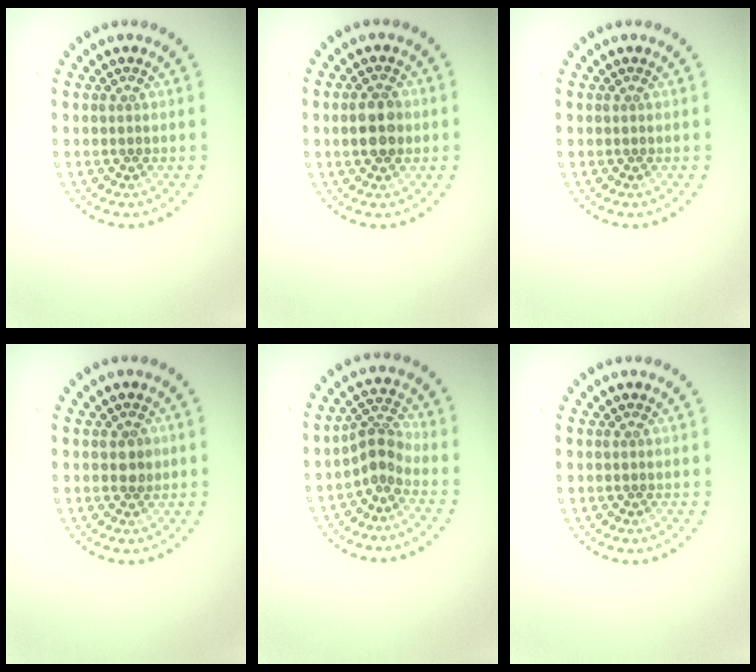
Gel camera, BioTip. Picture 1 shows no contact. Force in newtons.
{"total": 3.3, "press": 3.3, "slide": 0.2}
{"total": 0.0}
{"total": 1.4, "press": 1.3, "slide": 0.4}
{"total": 2.4, "press": 1.7, "slide": 1.7}
{"total": 0.0}